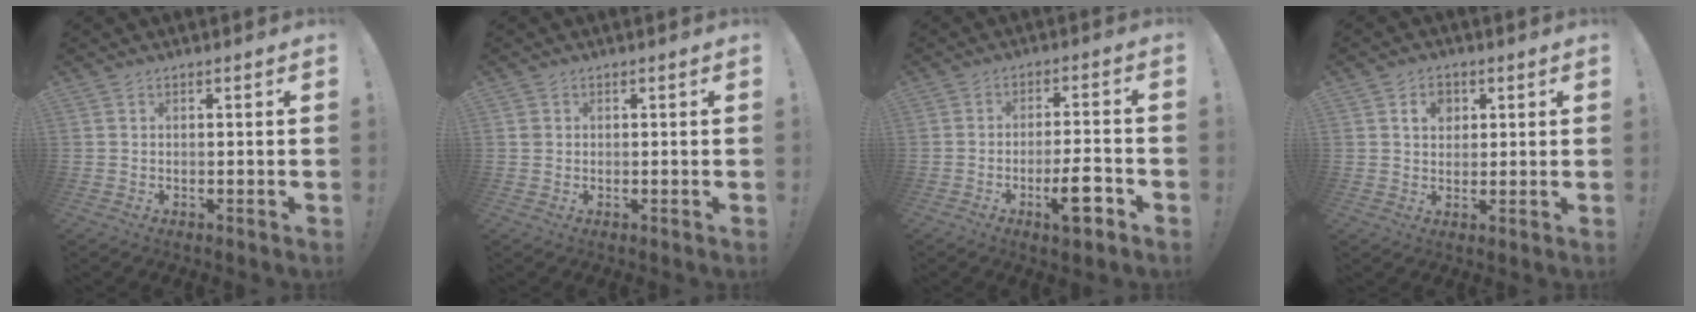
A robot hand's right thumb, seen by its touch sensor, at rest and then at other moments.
{"total": 1.4, "force": [0.4, 1.3, 0.4], "torque": [-0.003, 0.001, 0.008]}
{"total": 9.7, "force": [-4.5, 1.9, 8.3], "torque": [-0.113, 0.010, -0.078]}
{"total": 5.3, "force": [2.1, 4.1, 2.7], "torque": [-0.033, -0.001, 0.035]}